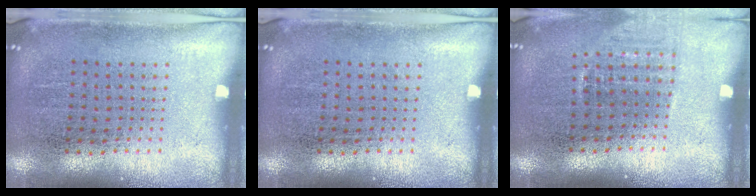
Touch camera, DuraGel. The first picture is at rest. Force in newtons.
{"total": 0.0}
{"total": 0.9, "press": 0.8, "slide": 0.4}